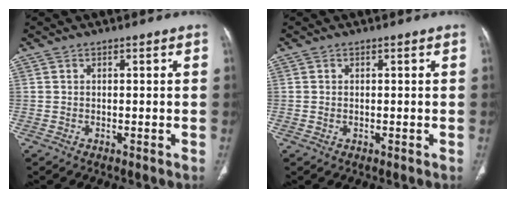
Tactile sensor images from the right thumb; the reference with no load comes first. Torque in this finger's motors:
{"motor_torque": [-0.23, 0.16, 0.11, 0.29, -0.03]}